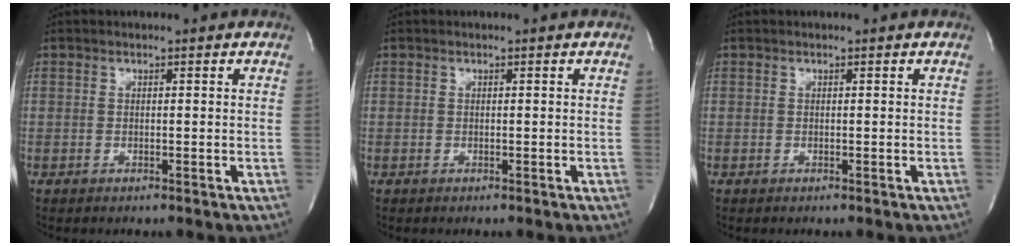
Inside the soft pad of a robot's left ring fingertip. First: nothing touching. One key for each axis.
{"total": 0.0}
{"total": 0.0}